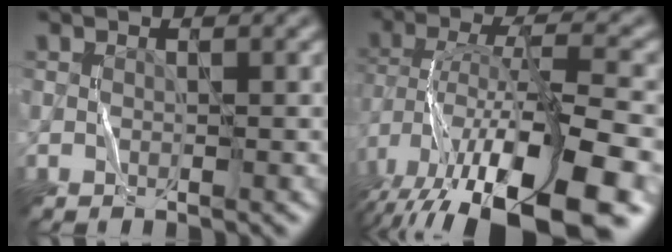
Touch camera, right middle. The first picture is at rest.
{"total": 16.1, "force": [-7.9, 5.1, 13.1], "torque": [-0.238, -0.005, -0.123]}